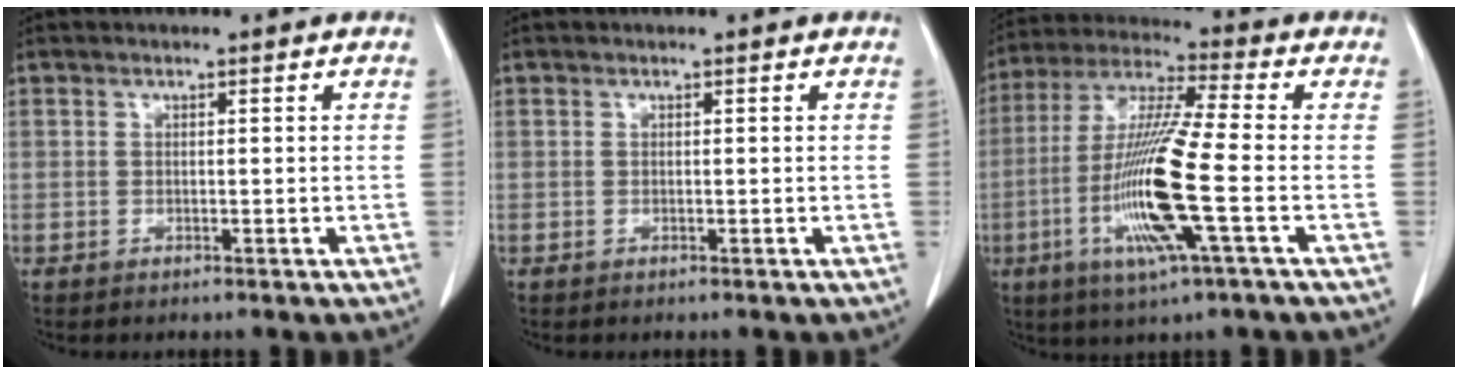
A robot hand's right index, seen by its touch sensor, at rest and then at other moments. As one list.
[{"total": 0.0}, {"total": 15.5, "force": [-3.9, -0.1, 15.0], "torque": [-0.314, -0.016, -0.083]}]